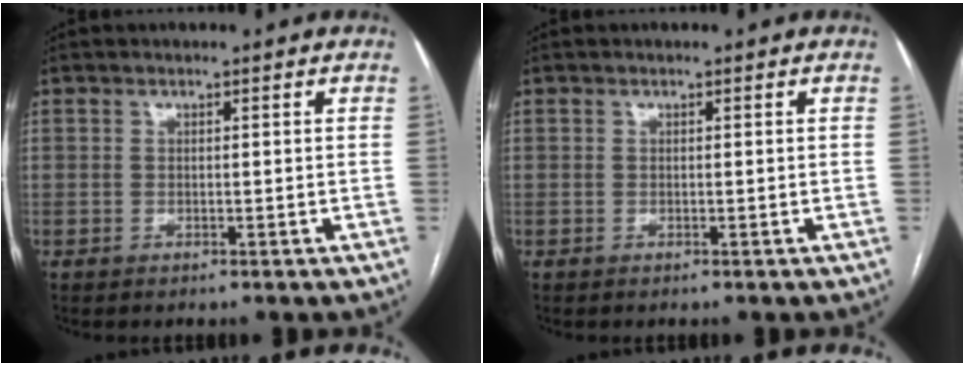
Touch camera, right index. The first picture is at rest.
{"total": 0.0}